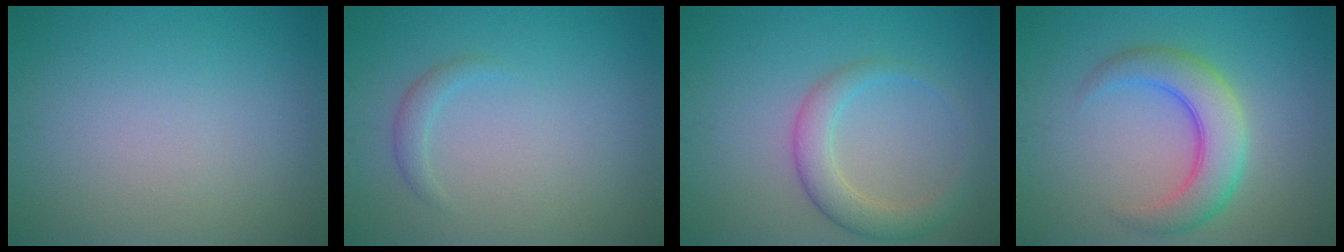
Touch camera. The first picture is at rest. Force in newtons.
{"total": 1.2, "press": 1.2, "slide": 0.0}
{"total": 3.5, "press": 3.5, "slide": 0.2}
{"total": 5.3, "press": 5.3, "slide": 0.1}